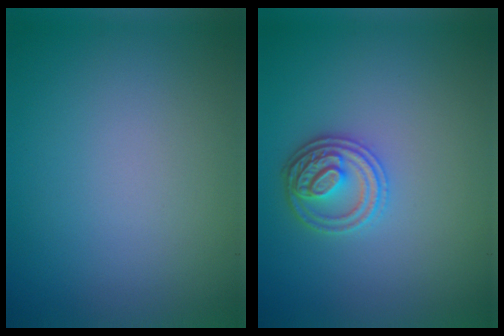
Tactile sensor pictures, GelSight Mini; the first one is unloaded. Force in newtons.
{"total": 3.0, "press": 2.8, "slide": 1.0}